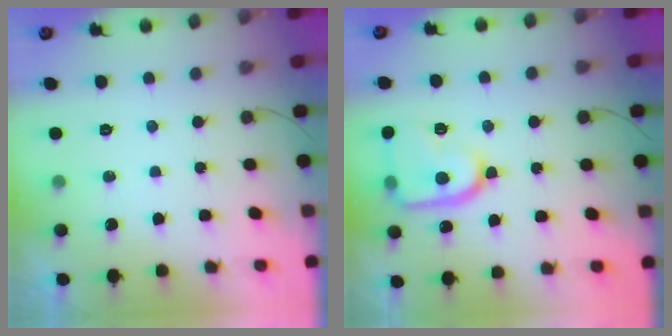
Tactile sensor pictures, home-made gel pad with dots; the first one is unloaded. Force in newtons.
{"total": 15.8, "press": 15.7, "slide": 1.3}